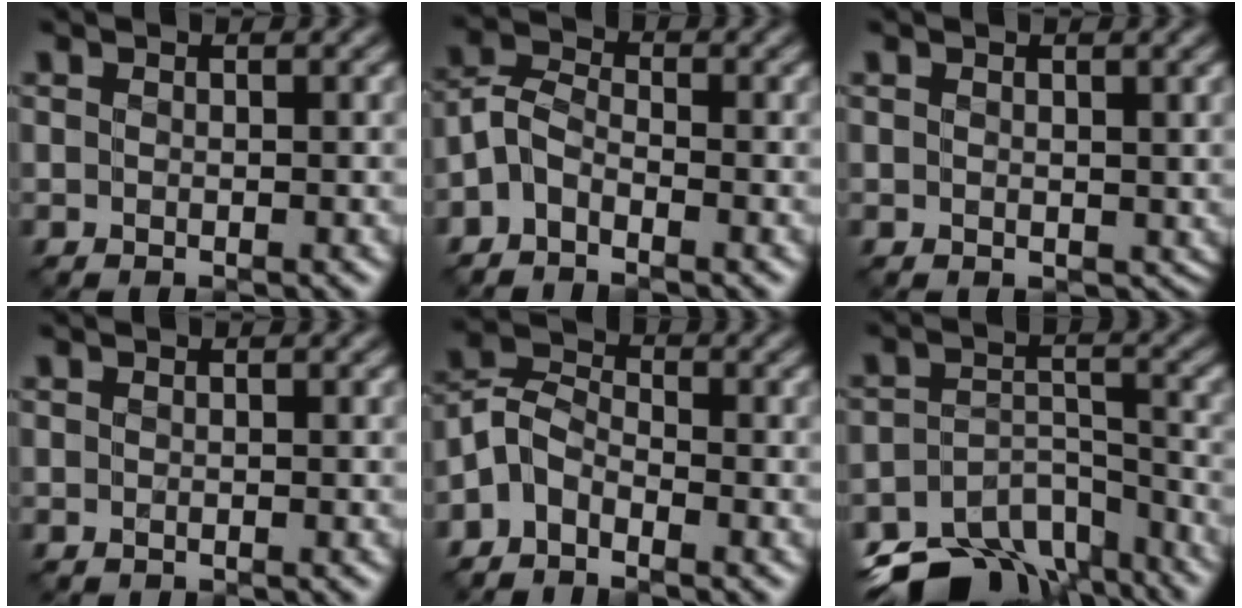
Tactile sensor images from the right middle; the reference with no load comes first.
{"total": 2.6, "force": [-1.6, 1.3, 1.7], "torque": [-0.035, 0.007, -0.043]}
{"total": 1.2, "force": [0.5, 1.0, 0.6], "torque": [-0.012, -0.005, 0.011]}
{"total": 0.0}
{"total": 3.3, "force": [-2.1, 1.8, 1.7], "torque": [-0.039, 0.009, -0.053]}
{"total": 11.5, "force": [-9.4, 5.3, 3.7], "torque": [-0.060, -0.017, -0.128]}